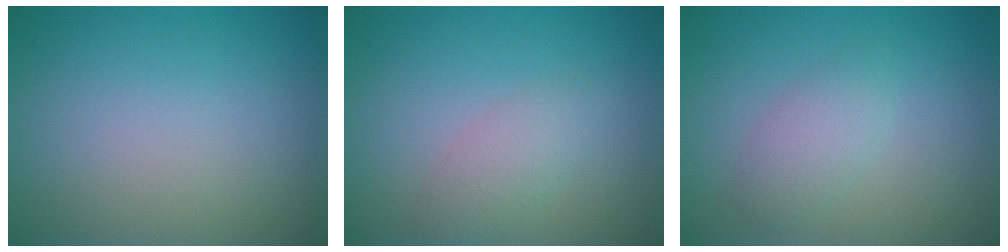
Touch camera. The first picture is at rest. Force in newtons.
{"total": 2.1, "press": 2.1, "slide": 0.0}
{"total": 2.1, "press": 2.1, "slide": 0.1}